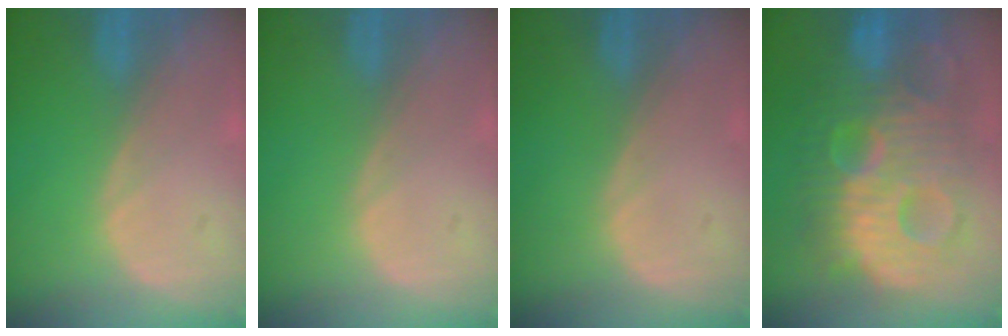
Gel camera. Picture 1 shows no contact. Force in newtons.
{"total": 0.0}
{"total": 0.0}
{"total": 13.6, "press": 13.6, "slide": 1.1}